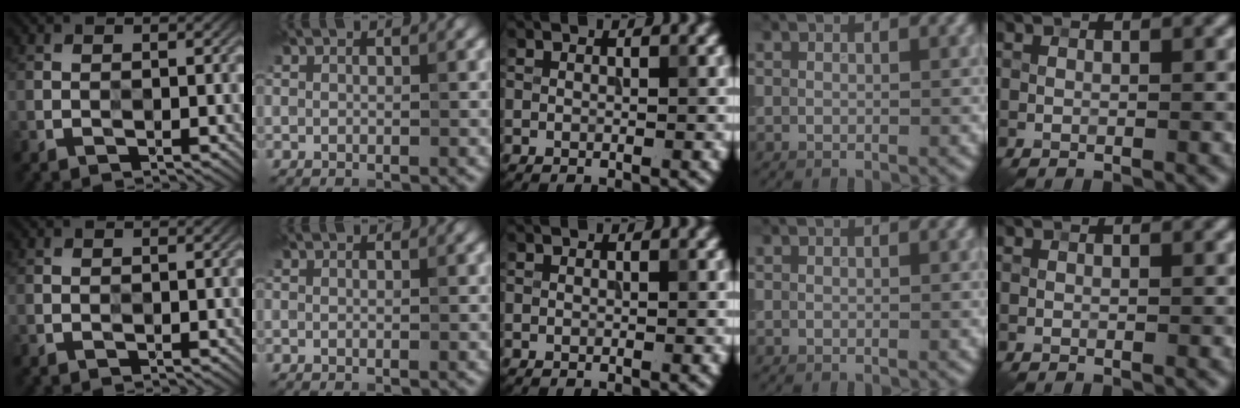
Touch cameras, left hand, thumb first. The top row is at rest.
{}